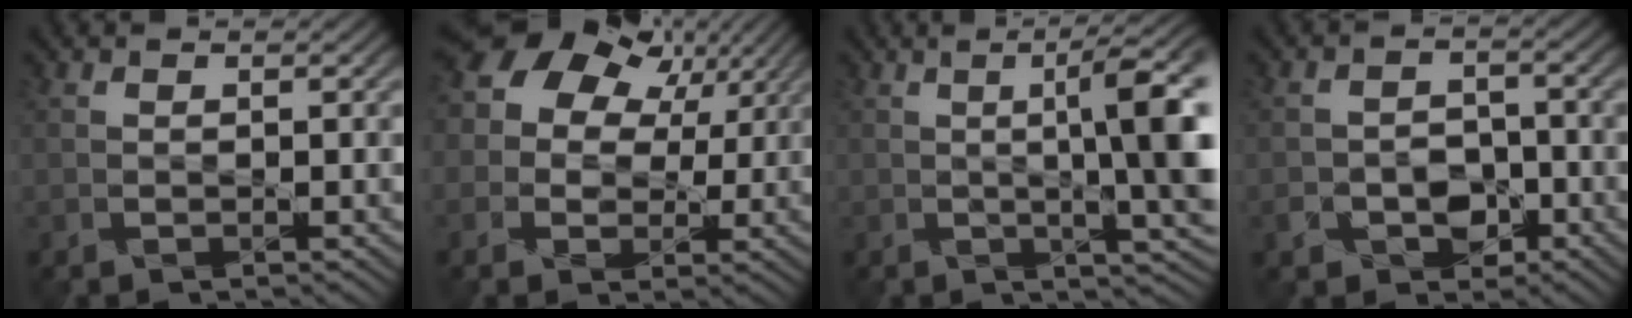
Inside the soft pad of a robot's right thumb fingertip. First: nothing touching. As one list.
[{"total": 12.6, "force": [5.6, 9.8, 5.7], "torque": [-0.148, 0.059, 0.086]}, {"total": 10.9, "force": [0.5, 2.3, 10.7], "torque": [-0.127, 0.009, 0.016]}, {"total": 3.8, "force": [-2.1, 3.0, 1.2], "torque": [-0.023, -0.005, -0.037]}]